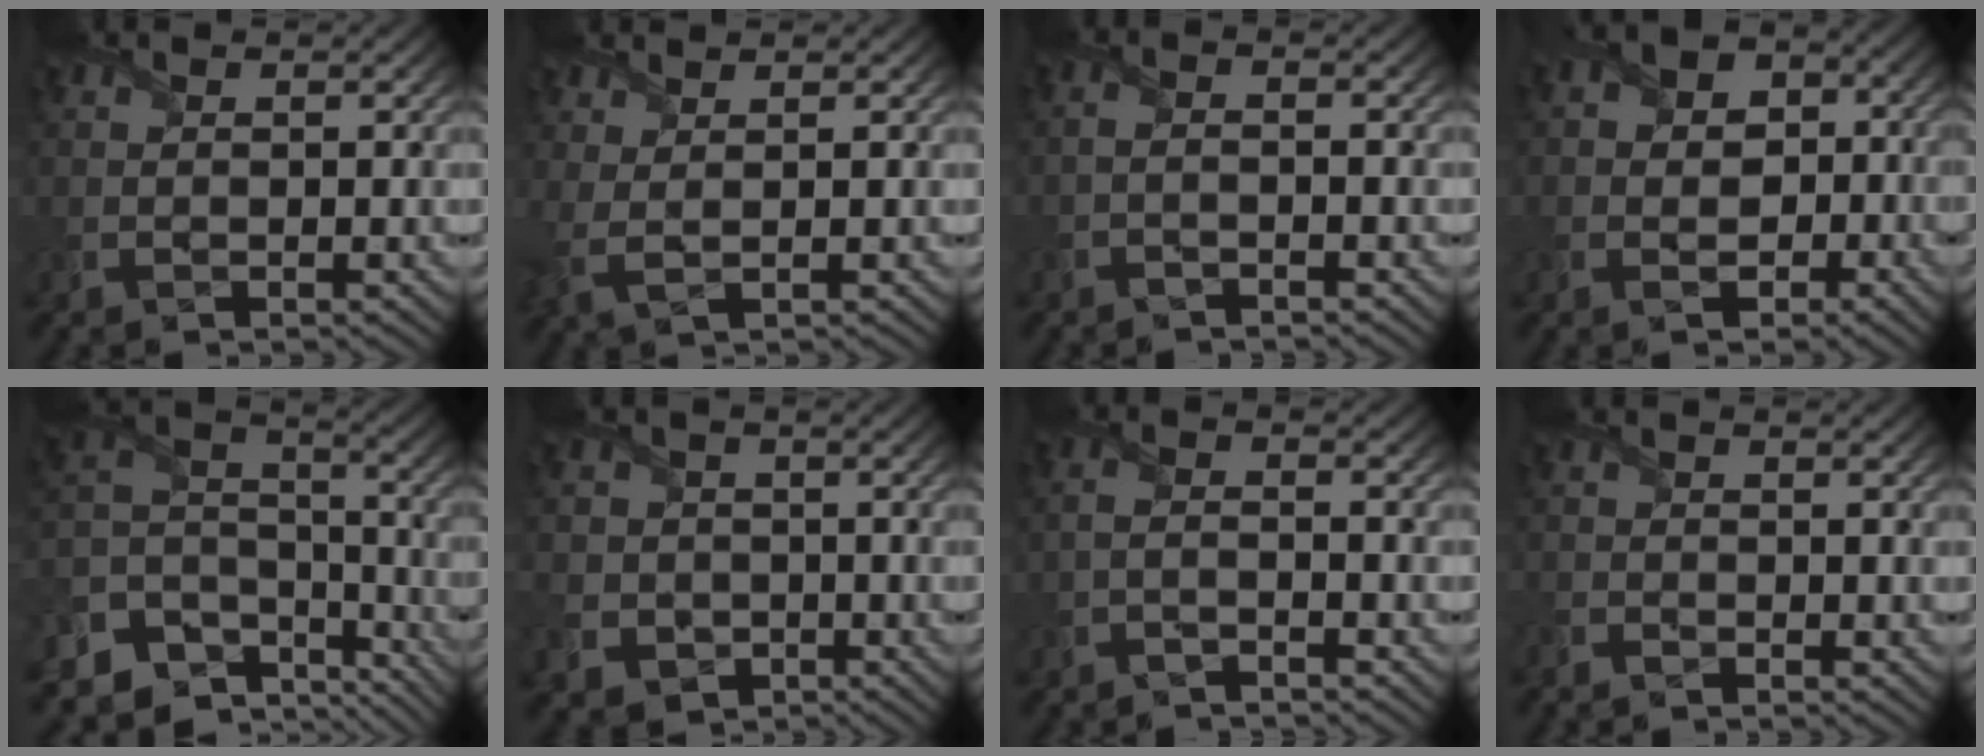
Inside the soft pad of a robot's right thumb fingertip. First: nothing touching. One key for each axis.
{"total": 2.6, "fx": 1.3, "fy": 0.5, "fz": 2.3, "tx": -0.063, "ty": 0.006, "tz": 0.027}
{"total": 1.5, "fx": -1.2, "fy": 0.0, "fz": 0.9, "tx": -0.018, "ty": 0.005, "tz": -0.027}
{"total": 5.5, "fx": -1.0, "fy": 4.2, "fz": 3.5, "tx": -0.049, "ty": 0.006, "tz": -0.030}
{"total": 12.0, "fx": -7.9, "fy": 7.3, "fz": 5.2, "tx": -0.149, "ty": -0.025, "tz": -0.137}
{"total": 5.4, "fx": -1.6, "fy": 5.0, "fz": 0.8, "tx": -0.046, "ty": -0.002, "tz": -0.054}
{"total": 2.1, "fx": -1.8, "fy": -0.2, "fz": 1.0, "tx": -0.023, "ty": 0.004, "tz": -0.046}
{"total": 1.7, "fx": -1.6, "fy": 0.3, "fz": 0.3, "tx": -0.009, "ty": -0.002, "tz": -0.039}